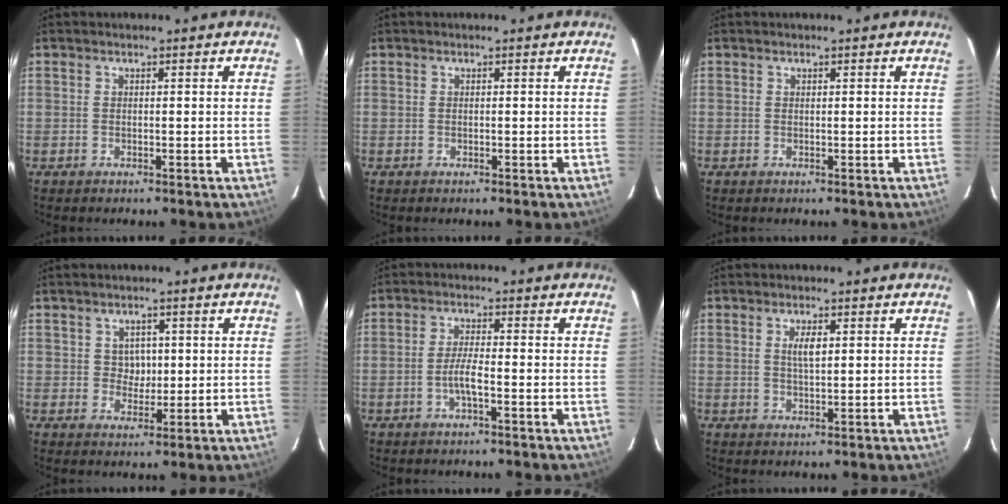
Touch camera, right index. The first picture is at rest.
{"total": 0.0}
{"total": 0.0}
{"total": 3.2, "force": [0.6, 3.0, 1.2], "torque": [-0.015, 0.007, 0.011]}
{"total": 3.4, "force": [-1.4, 0.2, 3.1], "torque": [-0.063, 0.001, -0.028]}
{"total": 2.9, "force": [0.9, 1.0, 2.6], "torque": [-0.047, 0.000, 0.015]}